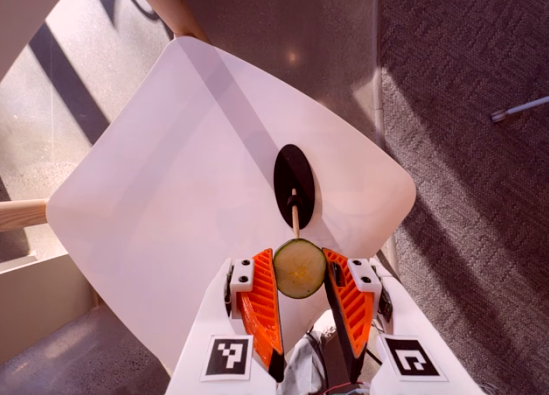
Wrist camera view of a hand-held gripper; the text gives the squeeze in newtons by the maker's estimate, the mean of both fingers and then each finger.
{"total": 8.2, "left": 8.0, "right": 8.5}